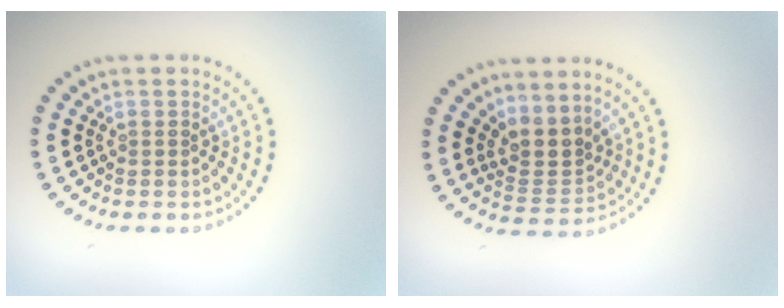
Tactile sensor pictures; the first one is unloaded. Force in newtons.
{"total": 2.9, "press": 2.1, "slide": 2.1}